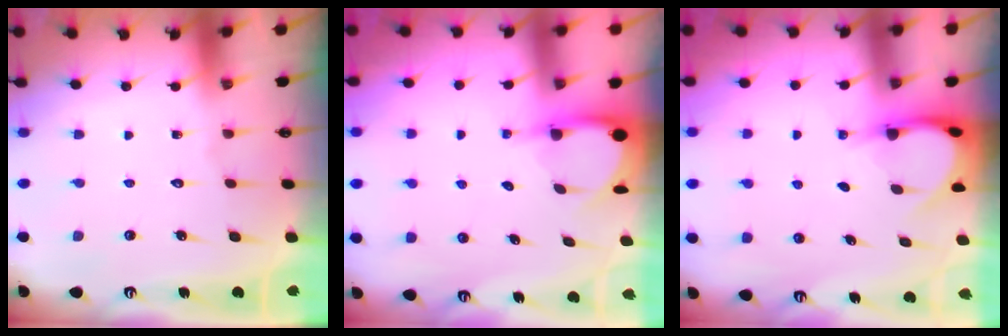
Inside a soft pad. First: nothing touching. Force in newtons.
{"total": 3.4, "press": 3.4, "slide": 0.2}
{"total": 3.7, "press": 3.7, "slide": 0.3}